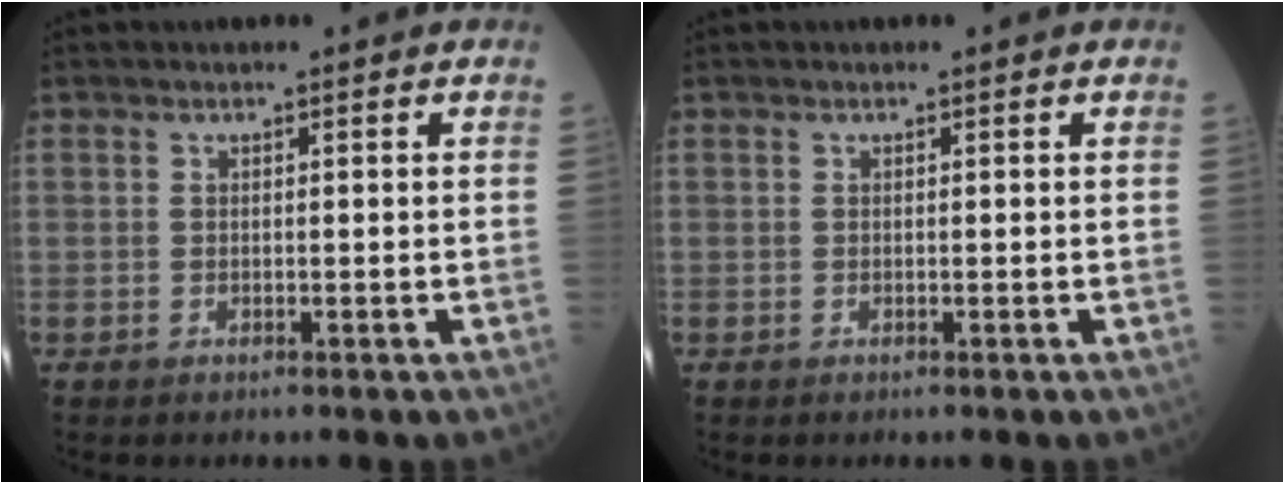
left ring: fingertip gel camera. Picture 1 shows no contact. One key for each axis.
{"total": 0.0}